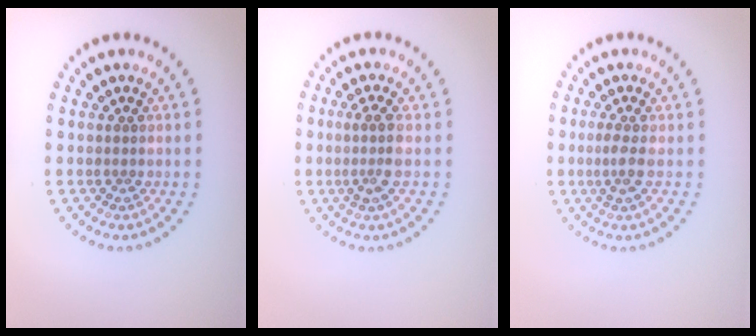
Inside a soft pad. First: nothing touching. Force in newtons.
{"total": 2.2, "press": 1.7, "slide": 1.4}
{"total": 1.6, "press": 1.4, "slide": 0.9}